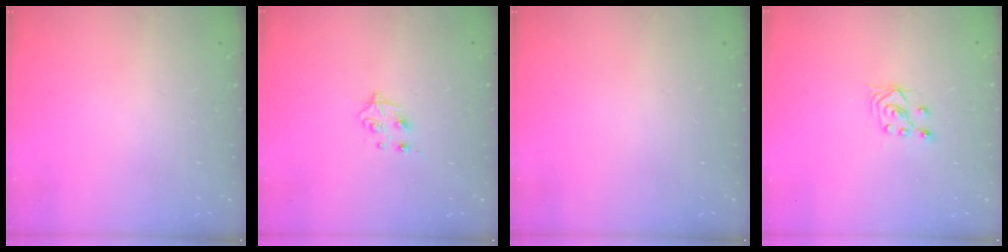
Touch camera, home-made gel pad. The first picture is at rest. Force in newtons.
{"total": 4.4, "press": 4.4, "slide": 0.6}
{"total": 0.0}
{"total": 2.5, "press": 2.2, "slide": 1.2}